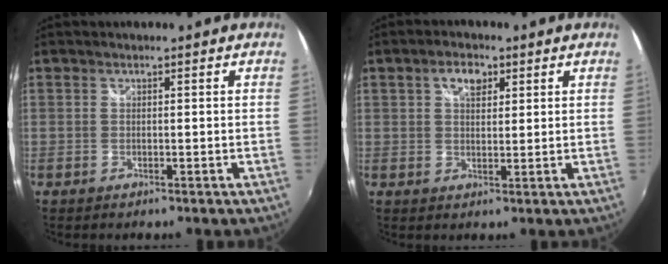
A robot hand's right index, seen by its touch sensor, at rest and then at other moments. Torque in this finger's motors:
{"motor_torque": [0.07, 0.06, 0.12, 0.06]}